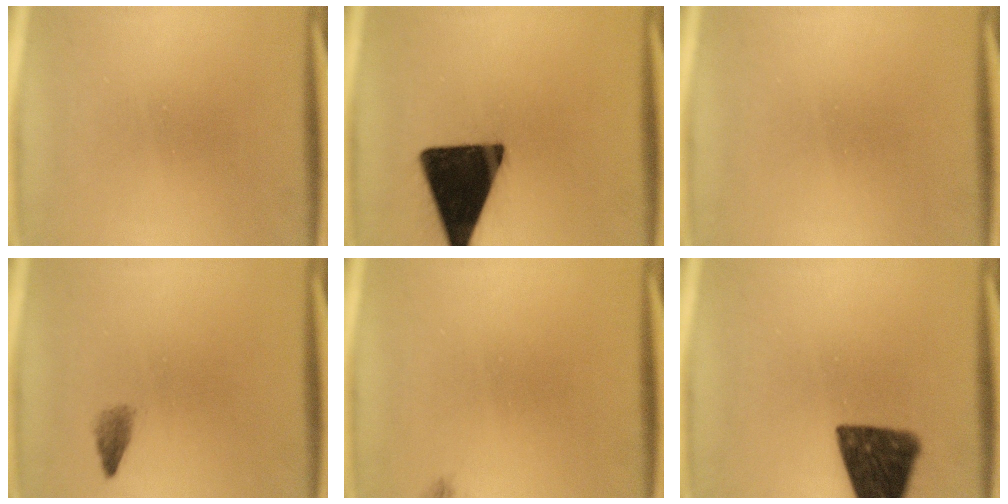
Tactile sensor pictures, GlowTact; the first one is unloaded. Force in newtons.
{"total": 19.5}
{"total": 1.6}
{"total": 1.5}
{"total": 0.7}
{"total": 15.2}